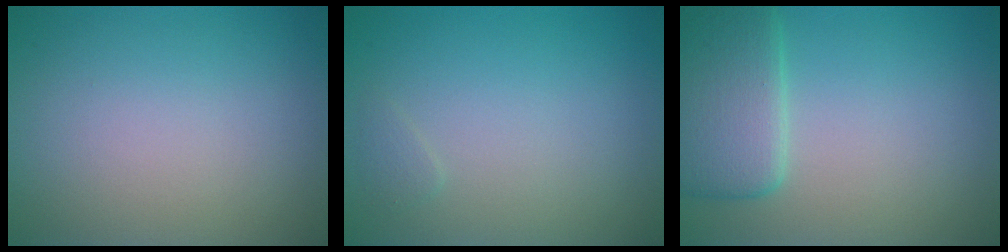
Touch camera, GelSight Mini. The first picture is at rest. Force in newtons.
{"total": 0.6, "press": 0.6, "slide": 0.0}
{"total": 4.9, "press": 4.9, "slide": 0.3}